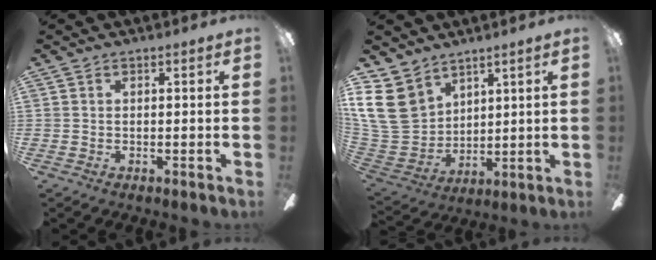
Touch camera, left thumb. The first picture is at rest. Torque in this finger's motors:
{"motor_torque": [0.79, 0.83, 1.40, -1.37, 0.87]}